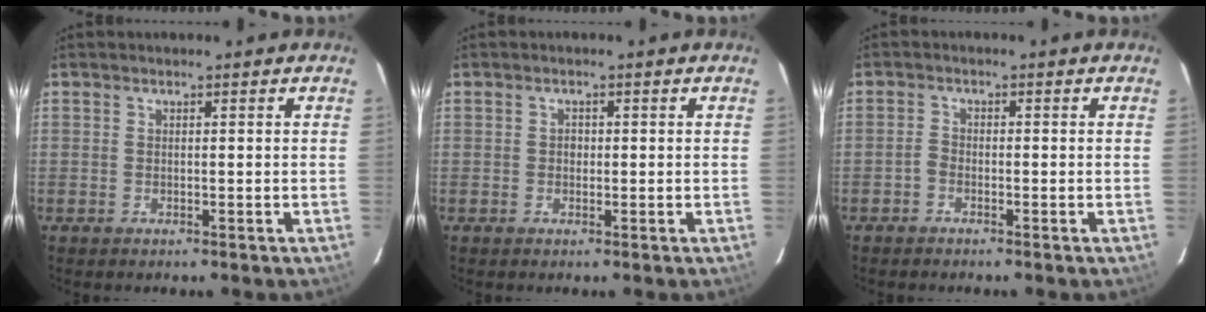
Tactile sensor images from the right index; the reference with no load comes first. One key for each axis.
{"total": 1.0, "fx": -0.1, "fy": 0.9, "fz": 0.4, "tx": -0.004, "ty": 0.004, "tz": -0.002}
{"total": 1.4, "fx": -1.1, "fy": 0.7, "fz": 0.4, "tx": -0.010, "ty": 0.001, "tz": -0.024}